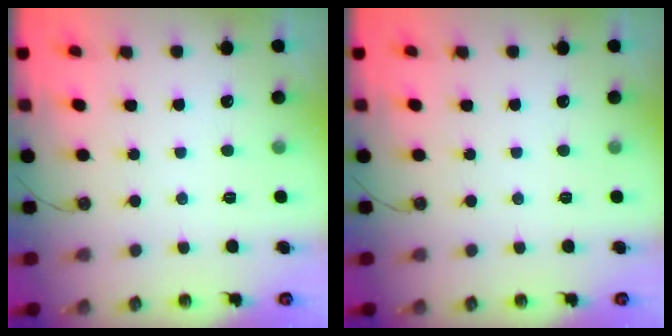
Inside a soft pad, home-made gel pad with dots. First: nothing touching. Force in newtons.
{"total": 0.0}